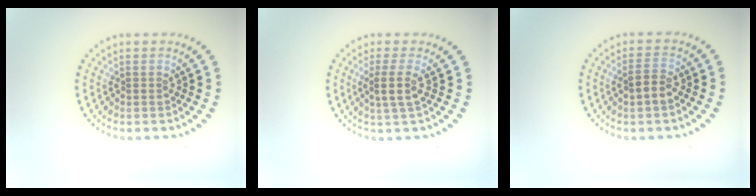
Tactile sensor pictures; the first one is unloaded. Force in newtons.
{"total": 2.3, "press": 1.9, "slide": 1.3}
{"total": 2.1, "press": 2.1, "slide": 0.4}